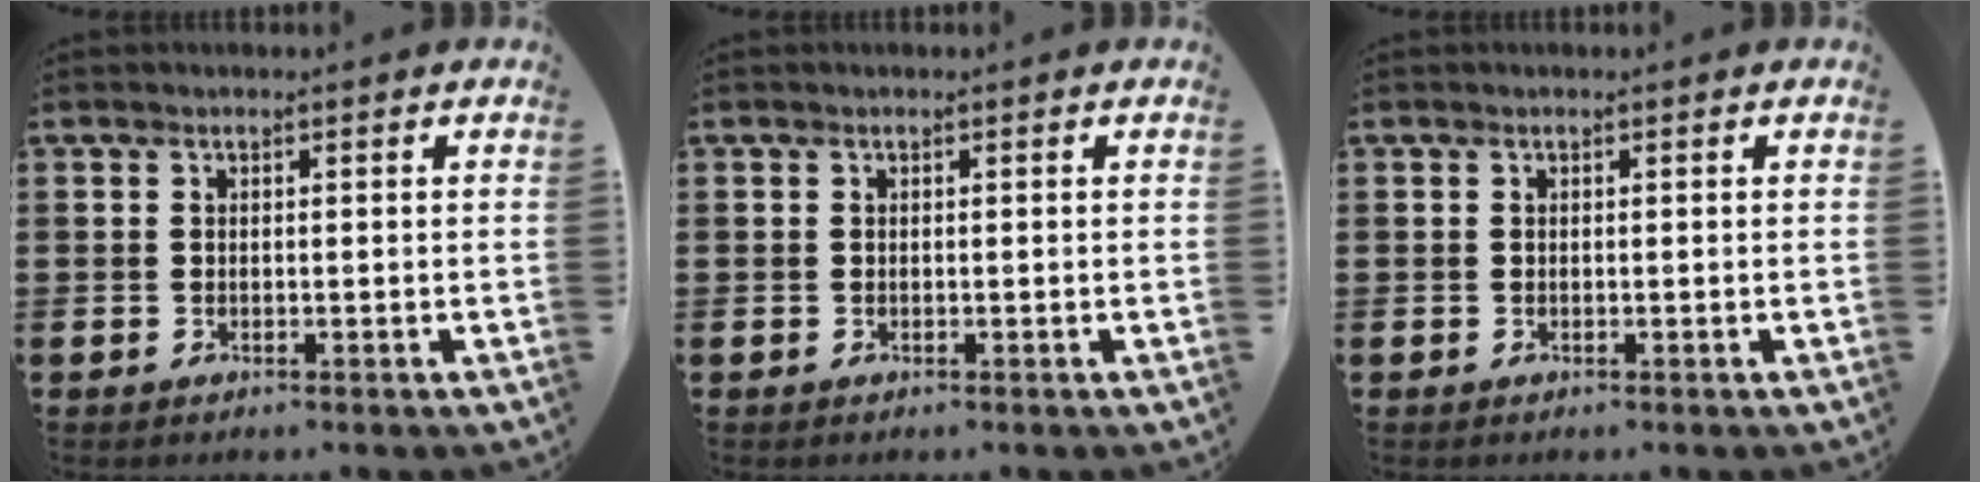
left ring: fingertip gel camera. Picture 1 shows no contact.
{"total": 0.0}
{"total": 0.0}